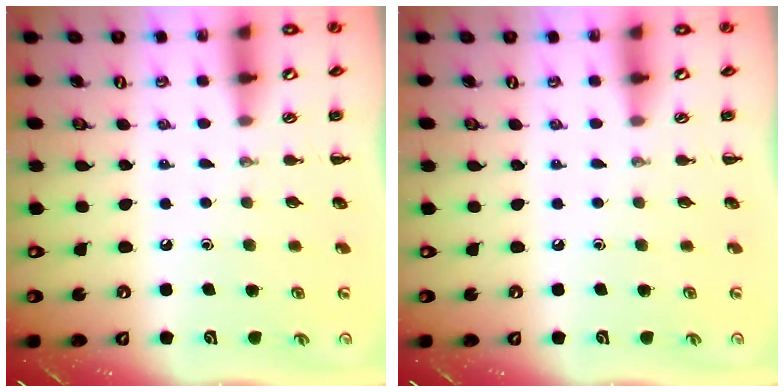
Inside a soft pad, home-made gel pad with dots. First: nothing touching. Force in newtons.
{"total": 0.0}